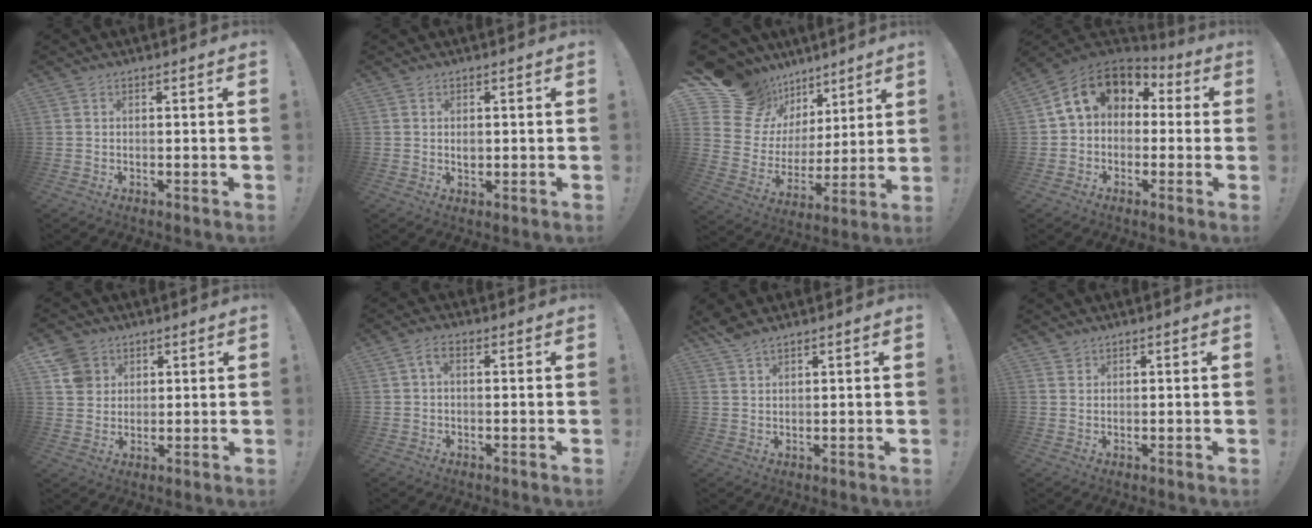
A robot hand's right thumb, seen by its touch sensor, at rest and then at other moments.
{"total": 1.7, "force": [-0.1, 1.3, 1.1], "torque": [-0.009, -0.002, -0.006]}
{"total": 16.0, "force": [10.6, 11.1, 4.5], "torque": [-0.076, -0.078, 0.216]}
{"total": 11.6, "force": [3.3, 9.0, 6.5], "torque": [-0.105, 0.003, 0.064]}
{"total": 7.8, "force": [3.8, 6.6, 1.8], "torque": [-0.020, -0.018, 0.077]}
{"total": 3.0, "force": [0.3, 1.4, 2.7], "torque": [-0.046, 0.008, 0.005]}
{"total": 3.9, "force": [3.3, 1.0, 1.9], "torque": [-0.033, -0.020, 0.061]}
{"total": 1.5, "force": [1.3, 0.8, 0.1], "torque": [0.004, -0.008, 0.025]}